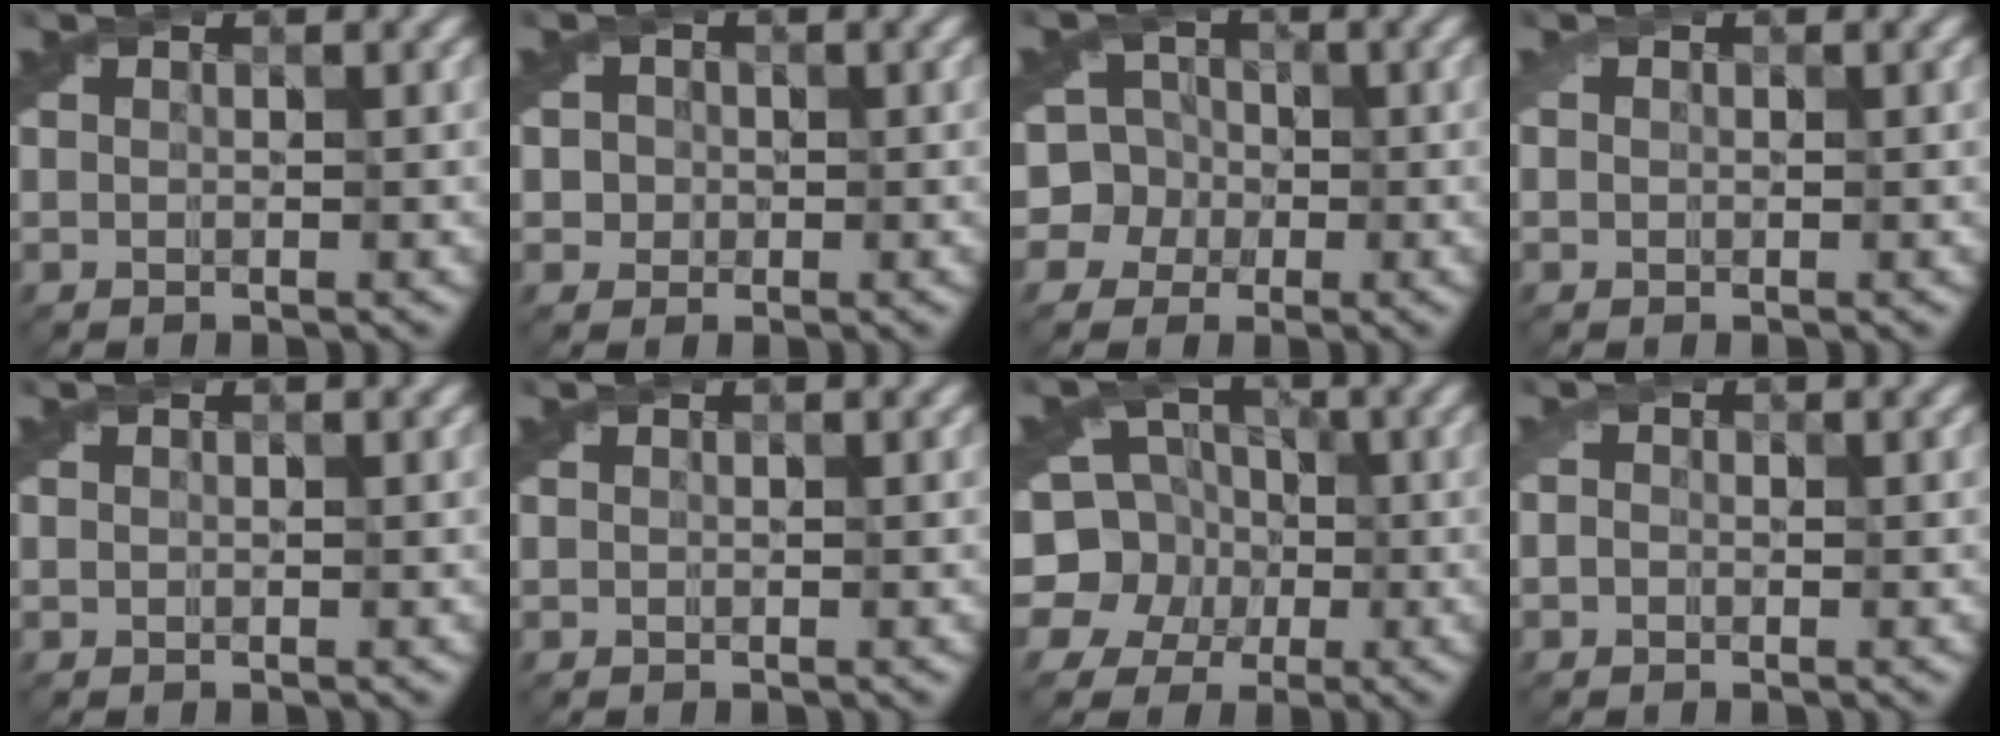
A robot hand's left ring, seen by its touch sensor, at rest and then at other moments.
{"total": 3.1, "force": [0.4, 2.7, 1.3], "torque": [-0.026, 0.007, 0.009]}
{"total": 8.2, "force": [-0.2, 7.4, 3.4], "torque": [-0.044, 0.027, -0.056]}
{"total": 0.0}
{"total": 0.0}
{"total": 0.0}
{"total": 9.9, "force": [-1.4, 9.0, 3.9], "torque": [-0.081, 0.025, -0.078]}
{"total": 0.7, "force": [-0.4, 0.5, 0.1], "torque": [0.005, -0.004, -0.013]}